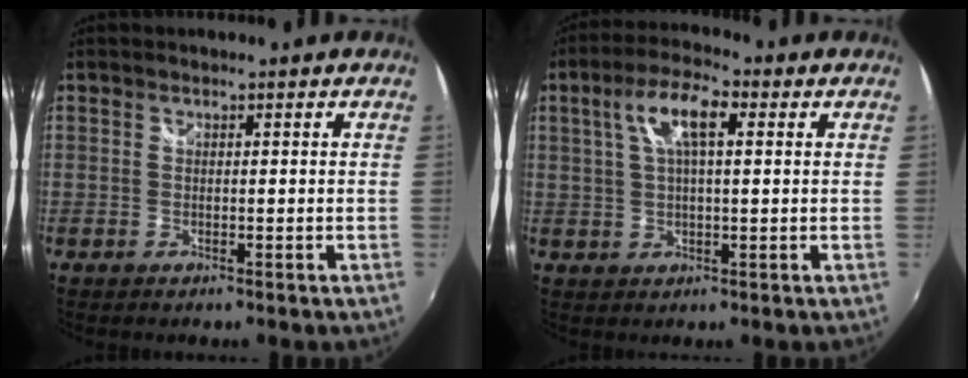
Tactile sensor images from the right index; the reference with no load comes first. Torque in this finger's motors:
{"motor_torque": [0.25, 0.04, 0.40, 0.11]}